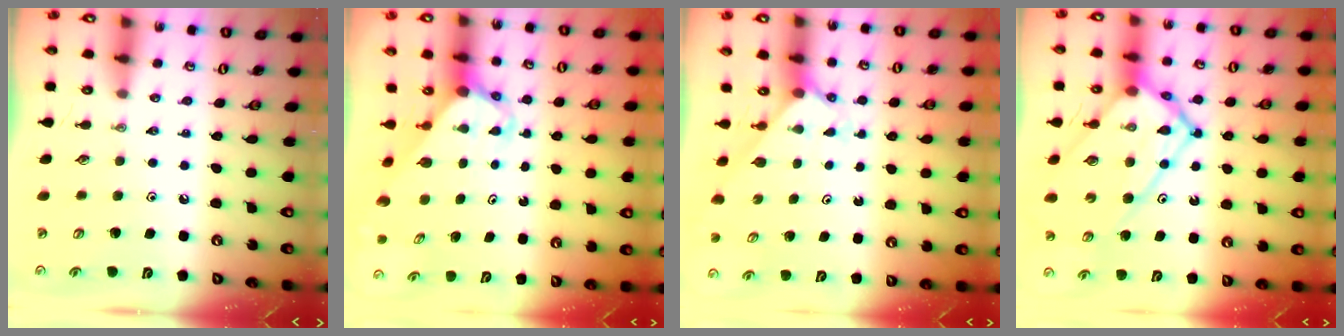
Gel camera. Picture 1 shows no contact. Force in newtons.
{"total": 3.7, "press": 3.7, "slide": 0.1}
{"total": 1.9, "press": 1.9, "slide": 0.2}
{"total": 18.3, "press": 18.2, "slide": 1.7}